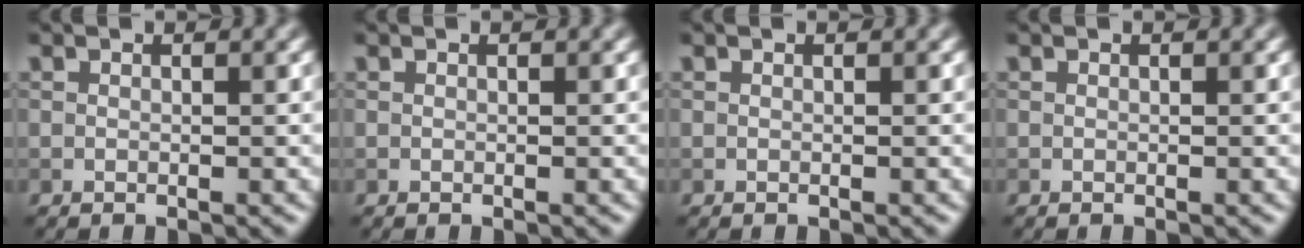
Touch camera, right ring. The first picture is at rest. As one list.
[{"total": 0.0}, {"total": 0.0}, {"total": 0.0}]